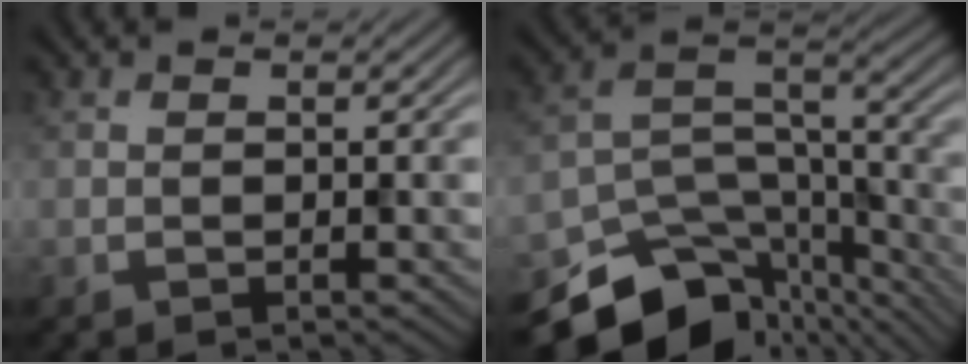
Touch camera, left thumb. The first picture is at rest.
{"total": 14.0, "force": [-10.7, 7.1, 5.6], "torque": [-0.121, -0.022, -0.158]}